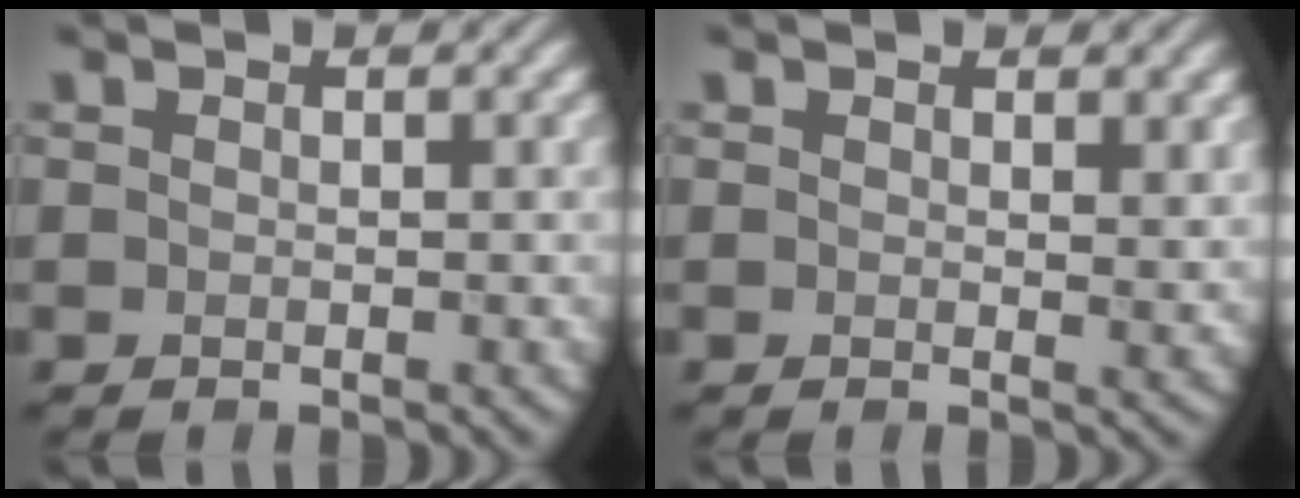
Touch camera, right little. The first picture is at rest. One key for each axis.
{"total": 1.8, "fx": 1.0, "fy": 0.5, "fz": 1.4, "tx": -0.015, "ty": -0.006, "tz": 0.018}